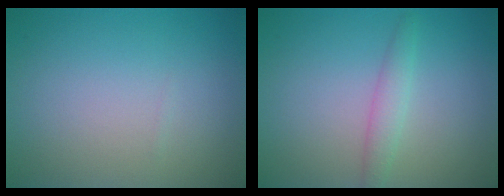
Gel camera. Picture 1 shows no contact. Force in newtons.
{"total": 1.7, "press": 1.7, "slide": 0.0}